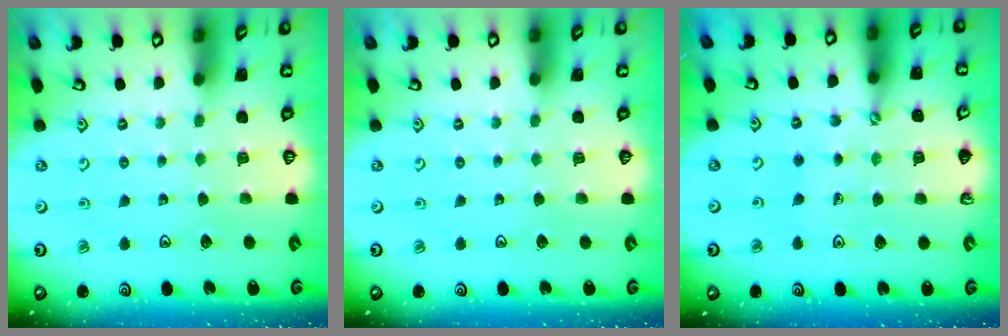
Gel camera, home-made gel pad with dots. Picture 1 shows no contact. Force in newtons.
{"total": 0.0}
{"total": 2.8, "press": 2.5, "slide": 1.3}